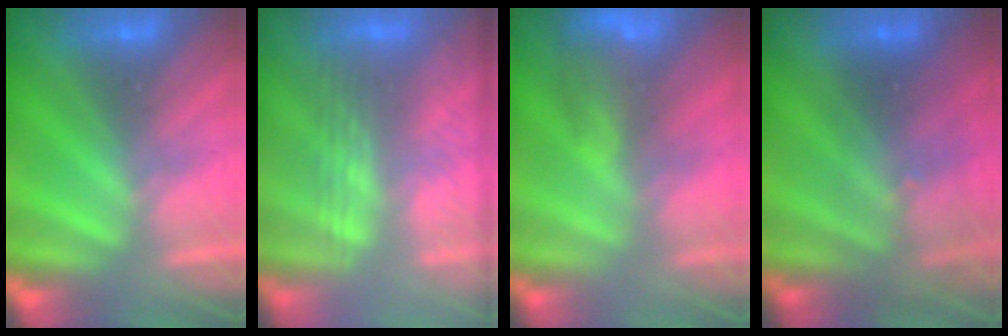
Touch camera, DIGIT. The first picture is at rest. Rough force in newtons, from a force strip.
{"total": 2.8}
{"total": 8.8}
{"total": 3.0}